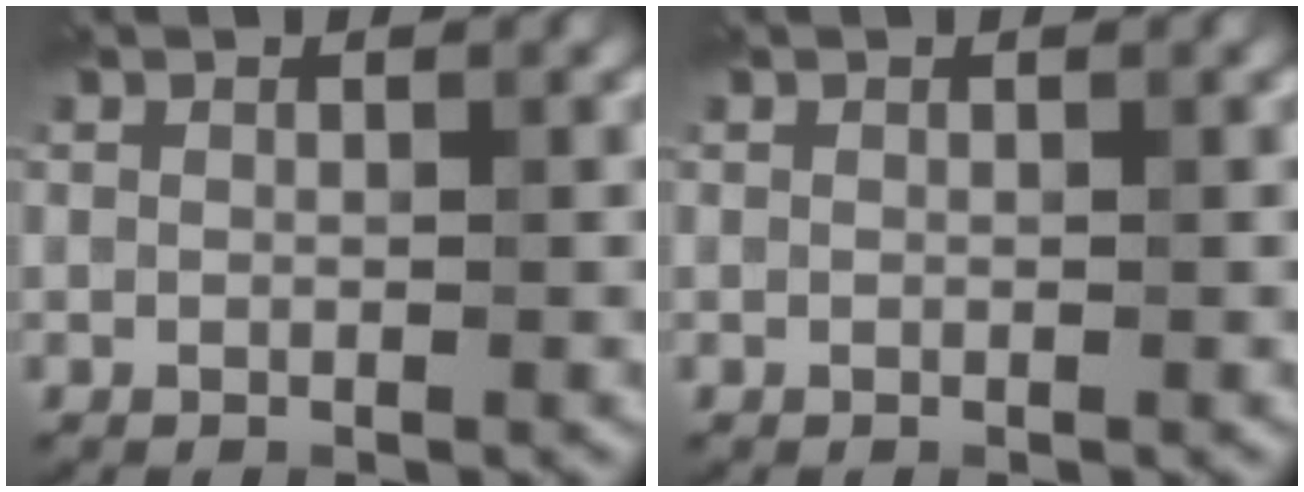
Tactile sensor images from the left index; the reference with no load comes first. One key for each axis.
{"total": 0.0}